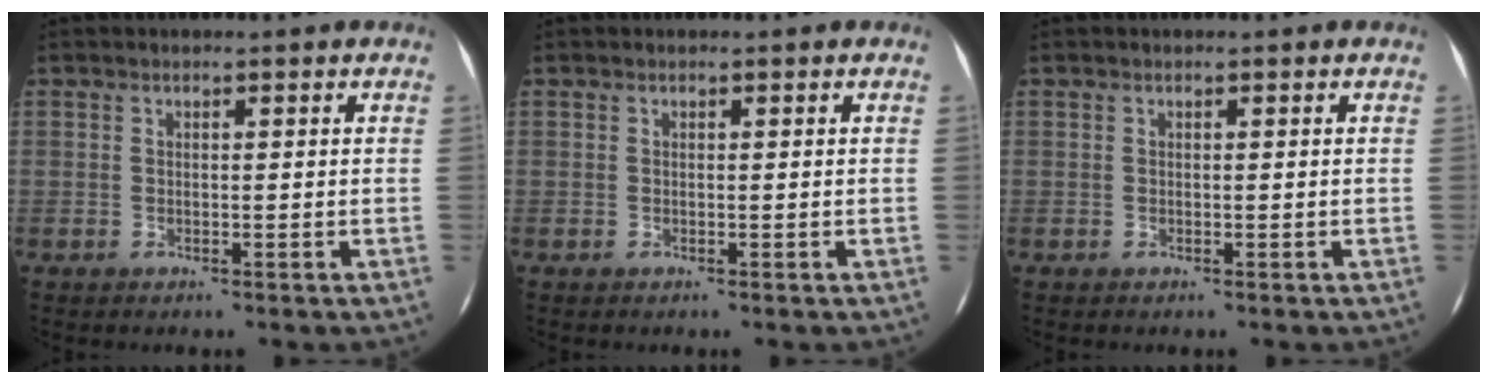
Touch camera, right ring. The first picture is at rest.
{"total": 0.0}
{"total": 0.0}